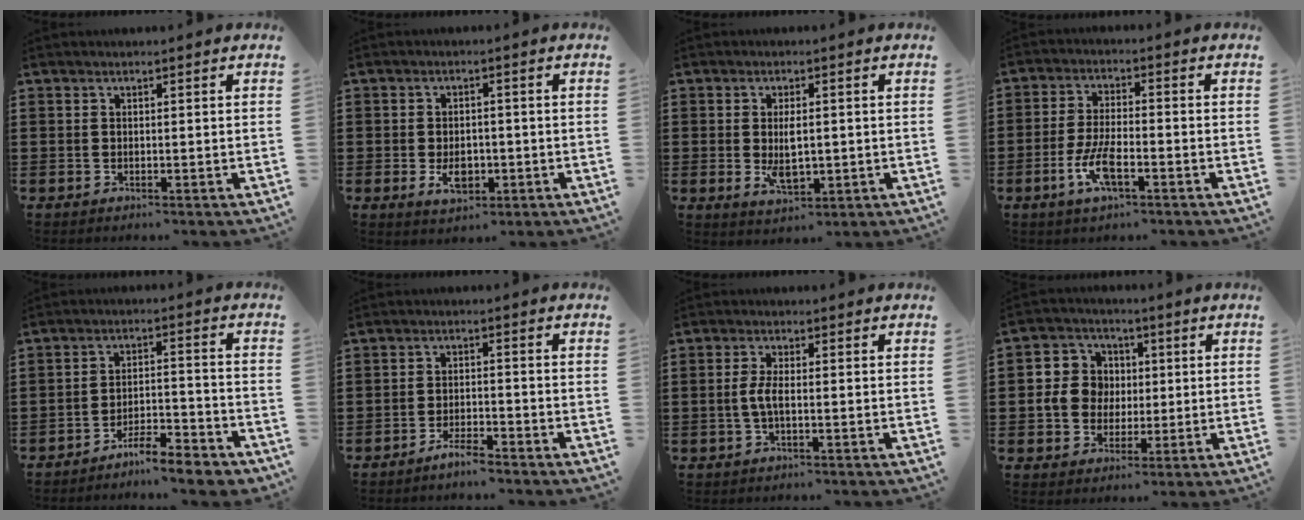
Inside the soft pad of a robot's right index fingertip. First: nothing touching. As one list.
[{"total": 4.0, "force": [-1.1, 2.3, 3.1], "torque": [-0.041, -0.005, -0.021]}, {"total": 4.8, "force": [-0.2, 2.2, 4.2], "torque": [-0.078, -0.001, -0.007]}, {"total": 6.6, "force": [-2.8, 2.0, 5.6], "torque": [-0.124, -0.011, -0.054]}, {"total": 5.7, "force": [-5.4, 0.4, 1.9], "torque": [-0.031, 0.005, -0.104]}, {"total": 2.0, "force": [-1.7, 0.2, 0.9], "torque": [-0.019, 0.001, -0.032]}, {"total": 3.1, "force": [-0.5, 0.7, 3.0], "torque": [-0.076, -0.007, -0.018]}, {"total": 7.2, "force": [0.2, 6.7, 2.7], "torque": [-0.081, 0.020, 0.002]}]